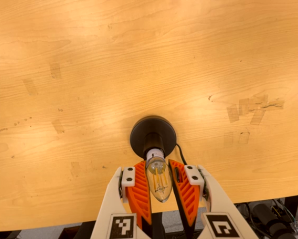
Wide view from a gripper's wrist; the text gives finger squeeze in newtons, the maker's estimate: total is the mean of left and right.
{"total": 13.4, "left": 12.5, "right": 14.2}